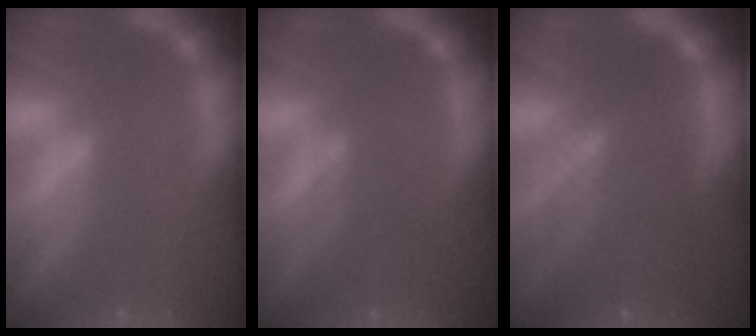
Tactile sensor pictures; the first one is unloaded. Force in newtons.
{"total": 3.6}
{"total": 7.6}